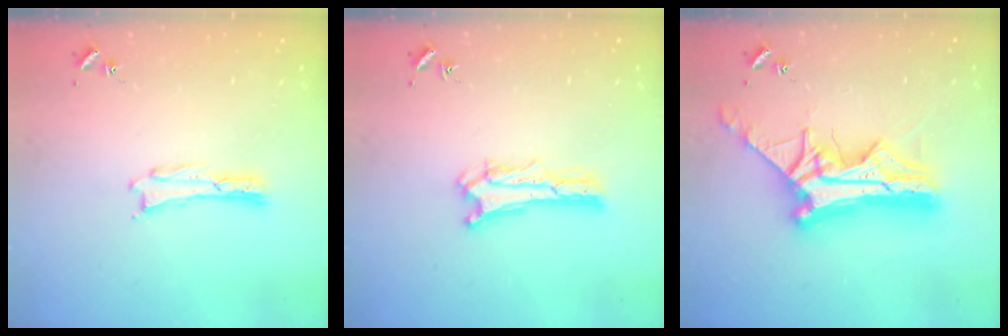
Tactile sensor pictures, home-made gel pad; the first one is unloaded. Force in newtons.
{"total": 0.9, "press": 0.9, "slide": 0.2}
{"total": 14.8, "press": 14.7, "slide": 1.4}